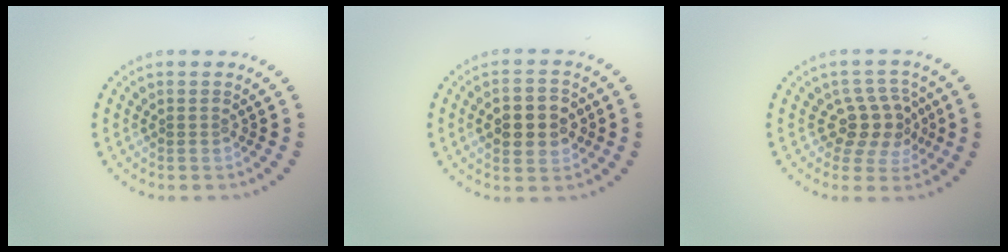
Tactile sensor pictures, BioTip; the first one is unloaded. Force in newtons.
{"total": 4.7, "press": 4.7, "slide": 0.4}
{"total": 3.5, "press": 3.1, "slide": 1.6}